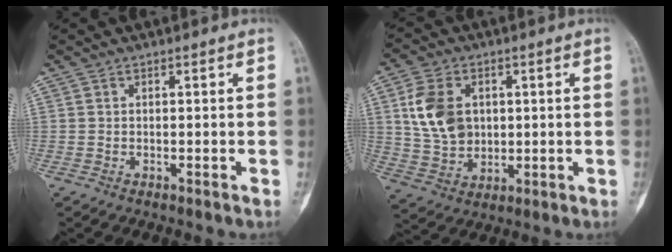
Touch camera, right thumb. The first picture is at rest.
{"total": 11.0, "force": [2.4, 8.2, 7.0], "torque": [-0.119, -0.004, 0.051]}